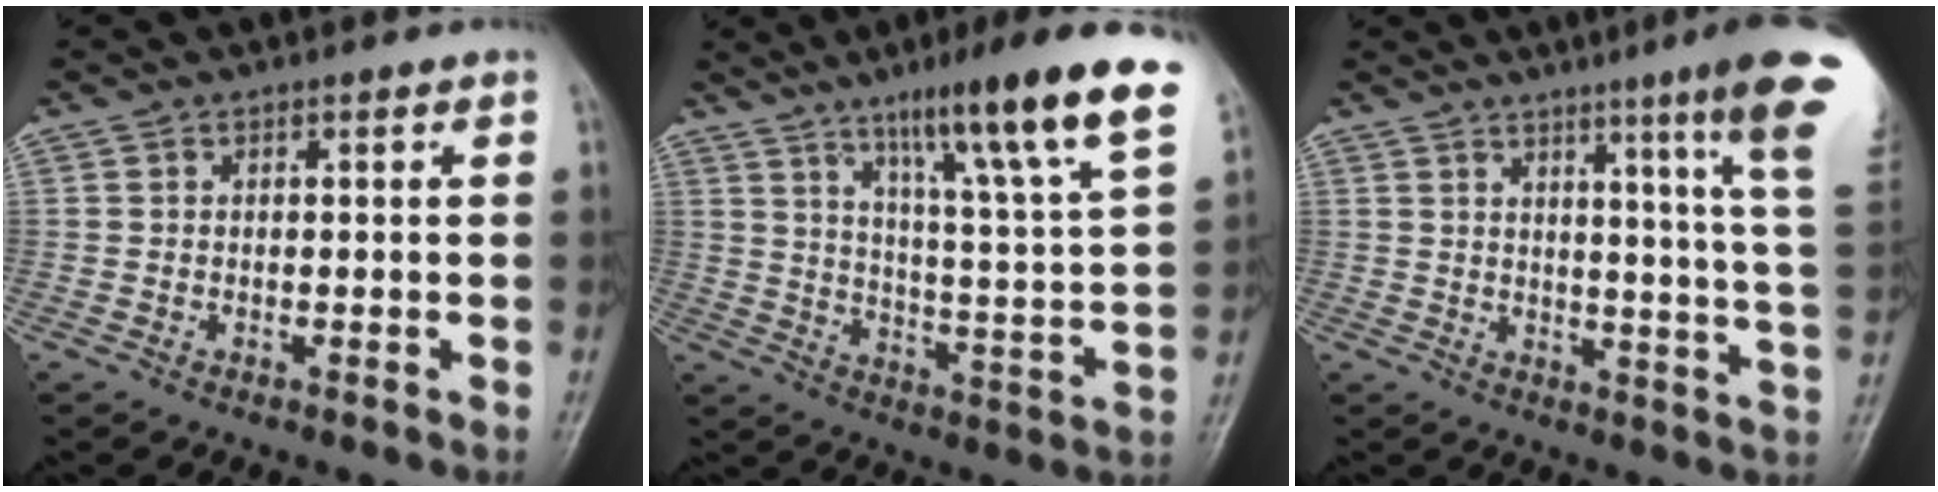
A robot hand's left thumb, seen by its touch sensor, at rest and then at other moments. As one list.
[{"total": 20.4, "force": [12.6, 1.6, 15.9], "torque": [-0.218, -0.051, 0.188]}, {"total": 17.0, "force": [10.2, -0.6, 13.6], "torque": [-0.166, -0.067, 0.112]}]